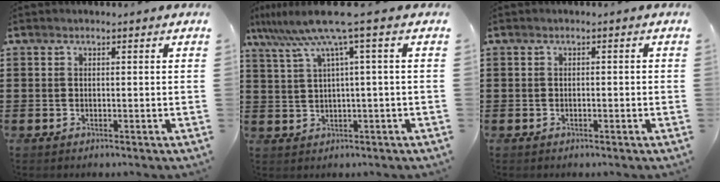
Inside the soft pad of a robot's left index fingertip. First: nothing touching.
{"total": 7.9, "force": [3.4, -0.8, 7.1], "torque": [-0.158, -0.023, 0.050]}
{"total": 0.8, "force": [-0.6, 0.2, 0.4], "torque": [-0.011, -0.003, -0.012]}